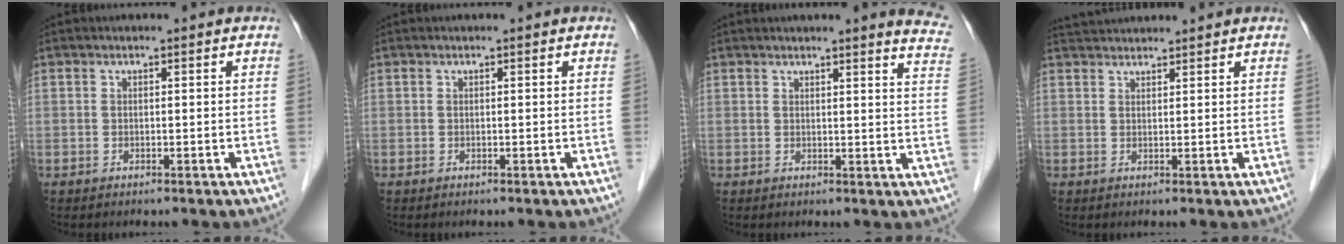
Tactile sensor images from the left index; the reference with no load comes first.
{"total": 0.0}
{"total": 9.1, "force": [8.3, 0.2, 3.7], "torque": [-0.024, -0.045, 0.060]}
{"total": 4.5, "force": [4.4, 0.1, 0.9], "torque": [-0.017, 0.036, 0.075]}